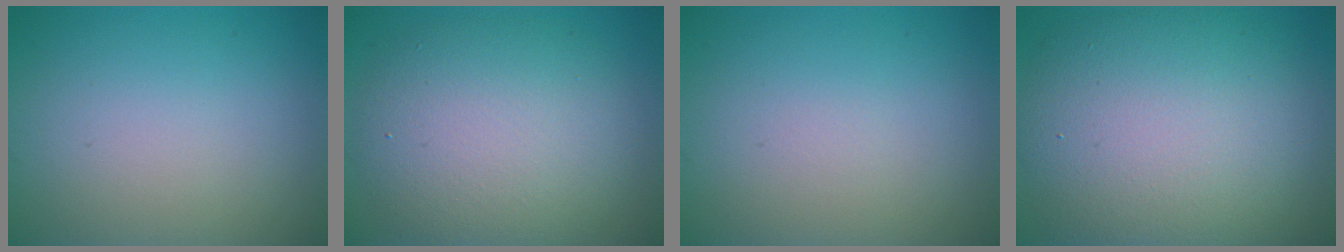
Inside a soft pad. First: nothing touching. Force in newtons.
{"total": 8.2, "press": 8.2, "slide": 0.8}
{"total": 0.0}
{"total": 12.7, "press": 12.6, "slide": 0.8}